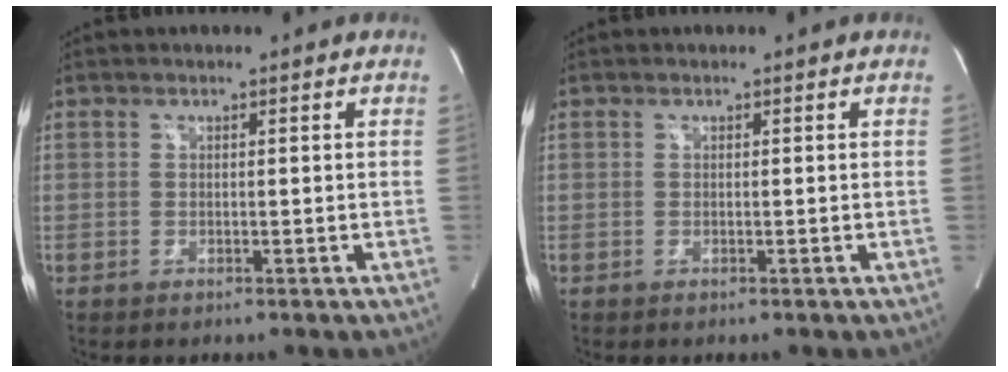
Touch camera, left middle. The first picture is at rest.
{"total": 0.0}